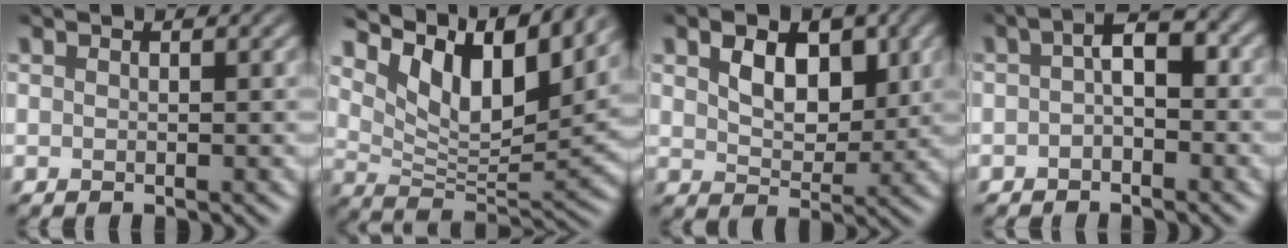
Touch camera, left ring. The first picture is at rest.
{"total": 9.5, "force": [5.4, 4.2, 6.5], "torque": [-0.114, 0.001, 0.099]}
{"total": 4.1, "force": [1.1, 2.9, 2.7], "torque": [-0.054, -0.003, 0.009]}
{"total": 3.0, "force": [-0.7, 1.5, 2.5], "torque": [-0.041, 0.011, -0.022]}